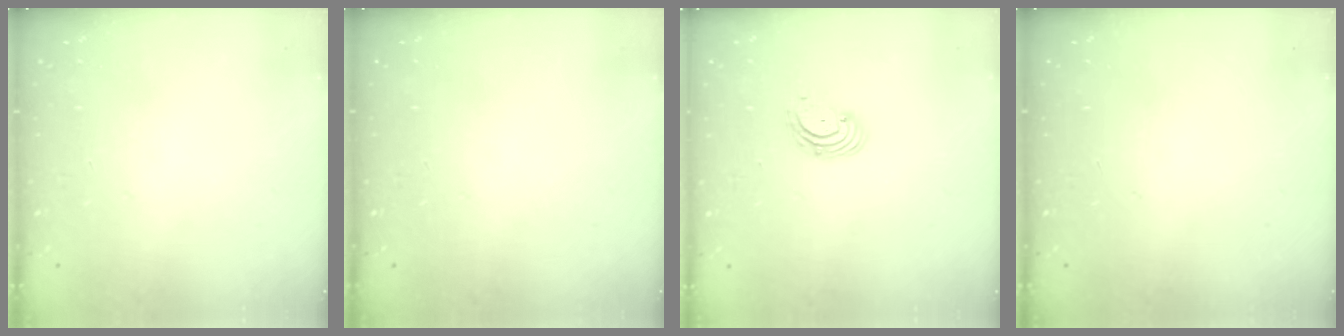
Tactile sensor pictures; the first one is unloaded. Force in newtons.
{"total": 0.0}
{"total": 2.9, "press": 2.9, "slide": 0.3}
{"total": 0.0}